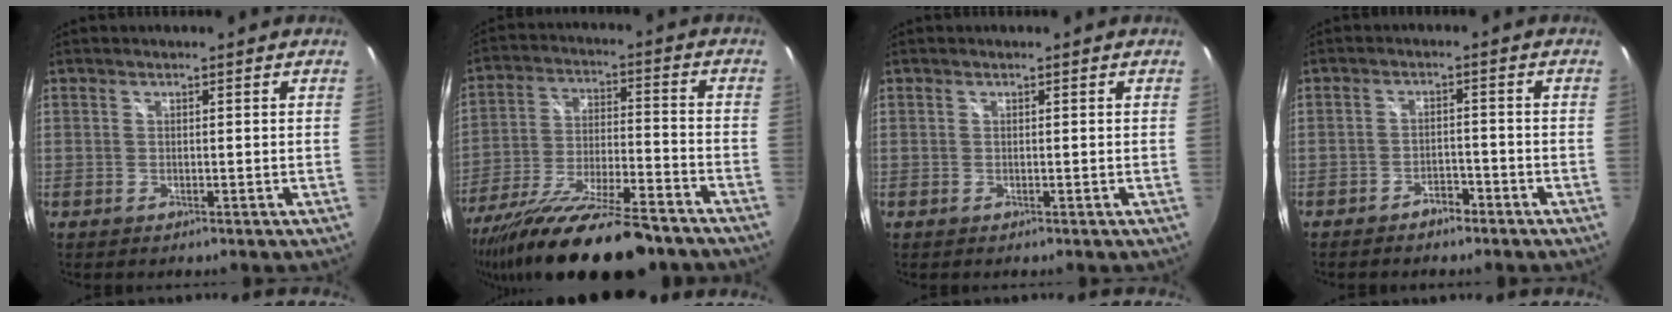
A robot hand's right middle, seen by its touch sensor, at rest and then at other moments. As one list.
[{"total": 22.7, "force": [-18.0, 4.2, 13.2], "torque": [-0.245, -0.059, -0.290]}, {"total": 0.0}, {"total": 2.8, "force": [-2.4, 1.0, 1.1], "torque": [-0.029, 0.006, -0.036]}]